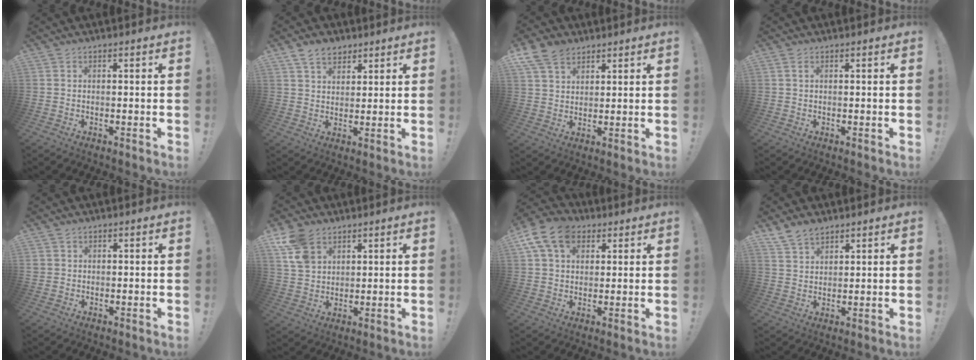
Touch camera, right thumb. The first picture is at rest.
{"total": 7.1, "force": [4.6, 4.6, 2.8], "torque": [-0.047, -0.016, 0.088]}
{"total": 9.0, "force": [5.9, 5.7, 3.7], "torque": [-0.069, -0.023, 0.118]}
{"total": 1.3, "force": [0.5, 0.5, 1.1], "torque": [-0.026, 0.004, 0.010]}
{"total": 1.7, "force": [0.7, 1.5, 0.2], "torque": [0.002, -0.001, 0.013]}
{"total": 10.4, "force": [6.1, 6.9, 4.9], "torque": [-0.100, -0.022, 0.123]}
{"total": 13.0, "force": [5.6, 9.2, 7.3], "torque": [-0.130, -0.013, 0.109]}
{"total": 6.0, "force": [4.8, 3.2, 1.6], "torque": [-0.041, -0.022, 0.096]}